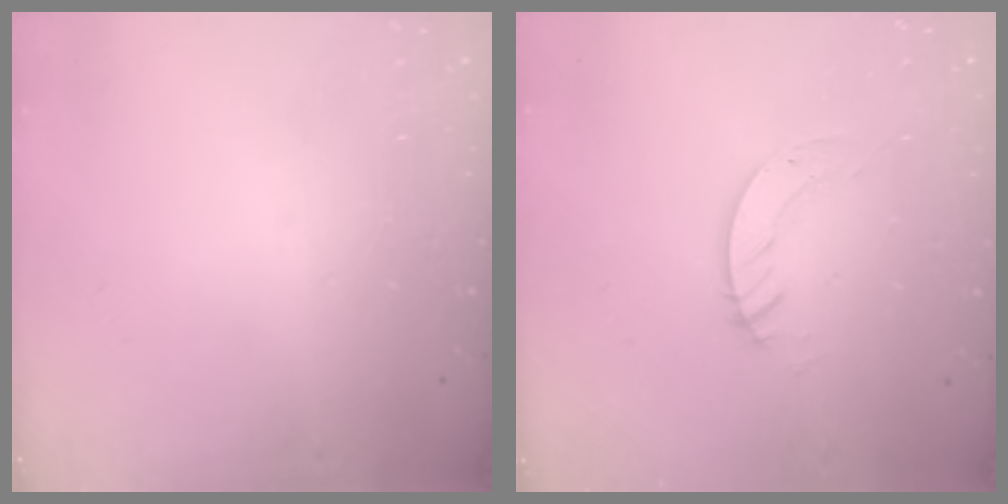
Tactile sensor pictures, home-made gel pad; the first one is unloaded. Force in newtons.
{"total": 3.8, "press": 3.8, "slide": 0.4}